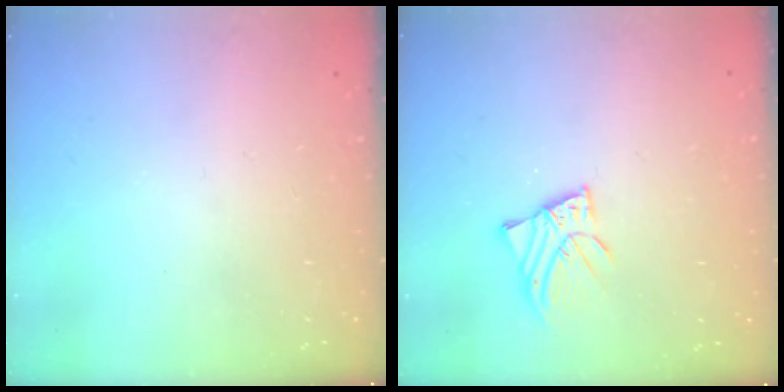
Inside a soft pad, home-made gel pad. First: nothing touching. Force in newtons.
{"total": 3.1, "press": 3.1, "slide": 0.3}